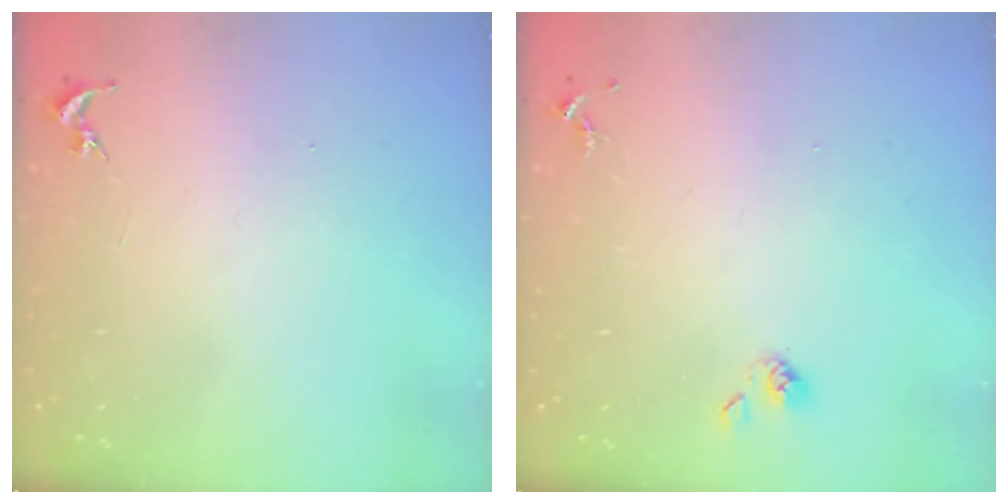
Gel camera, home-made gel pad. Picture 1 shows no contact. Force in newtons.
{"total": 3.6, "press": 3.4, "slide": 1.2}